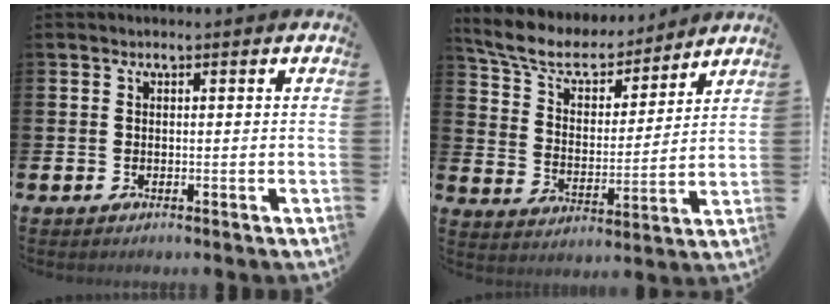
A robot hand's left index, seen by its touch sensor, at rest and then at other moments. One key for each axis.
{"total": 8.4, "fx": 7.4, "fy": 3.0, "fz": 2.5, "tx": -0.092, "ty": -0.047, "tz": 0.131}